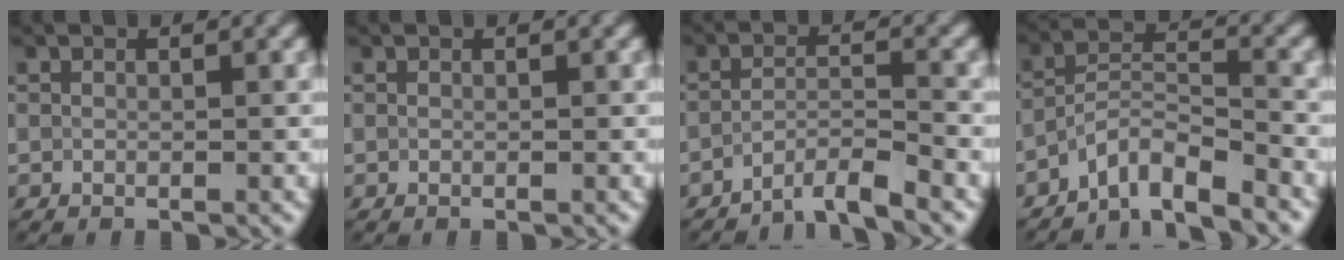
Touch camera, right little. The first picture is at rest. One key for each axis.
{"total": 0.0}
{"total": 3.1, "fx": -2.7, "fy": 0.3, "fz": 1.5, "tx": -0.021, "ty": 0.004, "tz": -0.059}
{"total": 4.7, "fx": -3.9, "fy": 1.0, "fz": 2.3, "tx": -0.032, "ty": 0.005, "tz": -0.075}